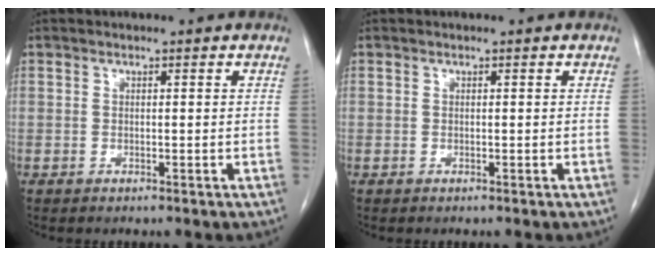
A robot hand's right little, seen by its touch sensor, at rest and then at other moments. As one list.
[{"total": 0.0}]